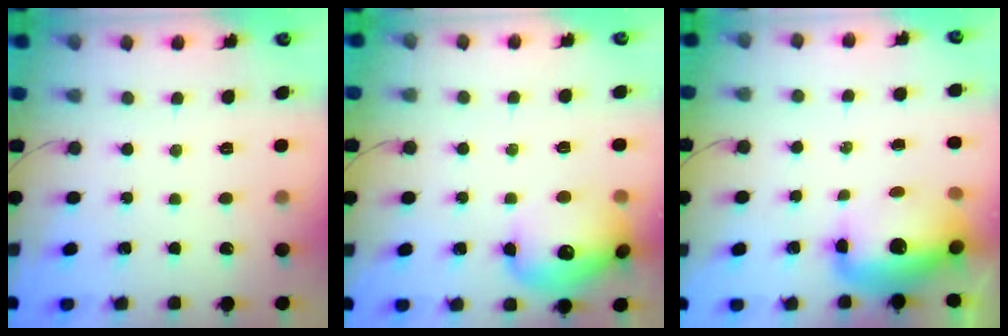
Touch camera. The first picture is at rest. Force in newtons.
{"total": 15.2, "press": 15.0, "slide": 2.0}
{"total": 13.0, "press": 12.7, "slide": 2.9}